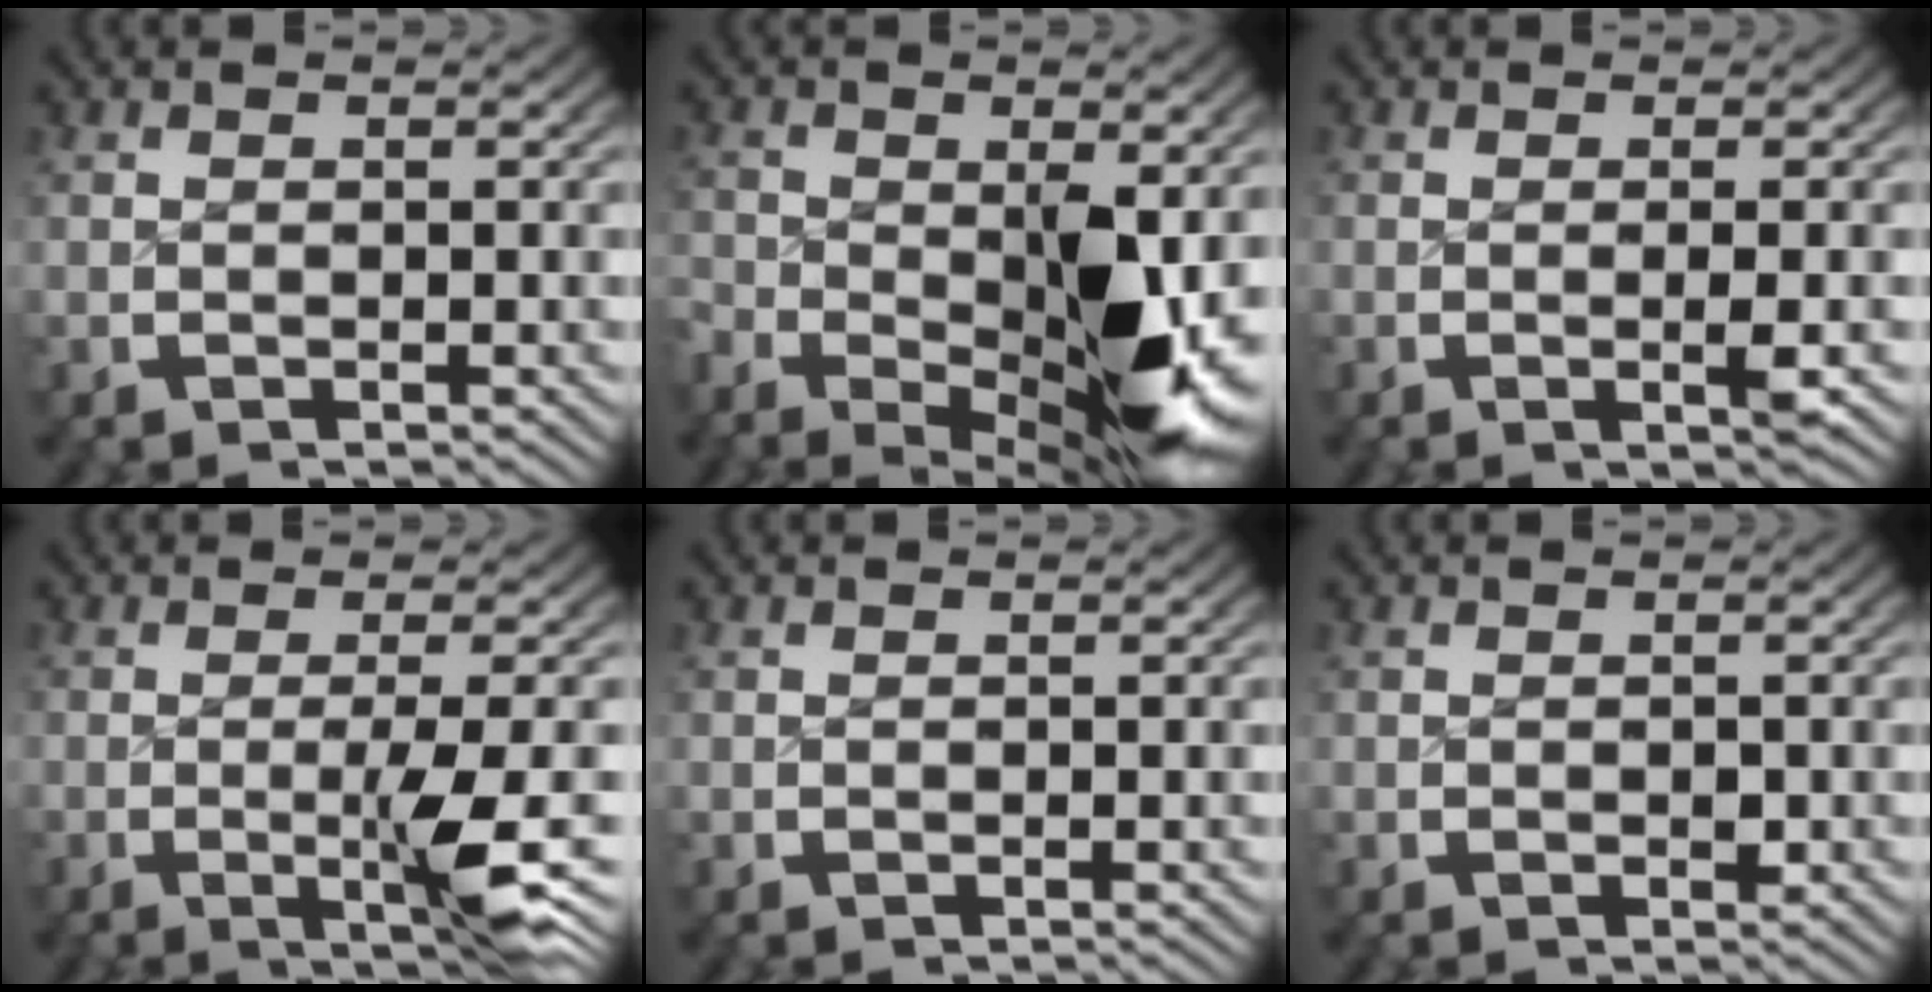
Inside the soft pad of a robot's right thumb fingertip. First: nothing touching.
{"total": 10.6, "force": [-2.6, 5.2, 8.9], "torque": [-0.141, -0.046, -0.024]}
{"total": 1.7, "force": [-0.3, 0.4, 1.7], "torque": [-0.027, 0.003, -0.008]}
{"total": 6.1, "force": [-1.3, 1.4, 5.8], "torque": [-0.095, -0.009, -0.017]}
{"total": 0.0}
{"total": 0.6, "force": [0.0, 0.5, 0.4], "torque": [-0.004, -0.004, 0.002]}